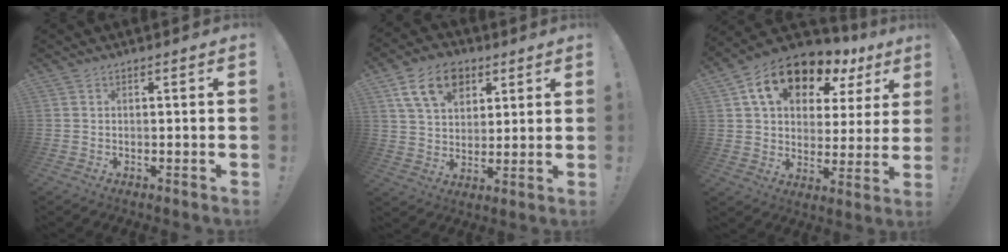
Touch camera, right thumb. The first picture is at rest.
{"total": 14.7, "force": [7.1, 10.3, 7.6], "torque": [-0.117, -0.022, 0.137]}
{"total": 16.3, "force": [9.6, 9.9, 8.6], "torque": [-0.145, -0.046, 0.175]}